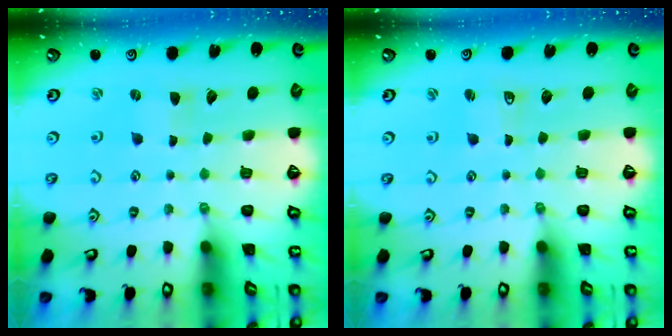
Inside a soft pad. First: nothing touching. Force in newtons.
{"total": 2.0, "press": 2.0, "slide": 0.3}